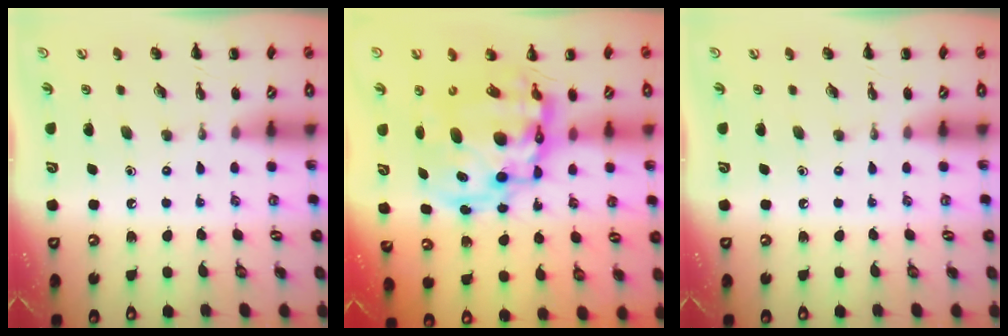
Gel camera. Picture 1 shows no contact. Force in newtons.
{"total": 16.2, "press": 15.7, "slide": 4.1}
{"total": 0.0}